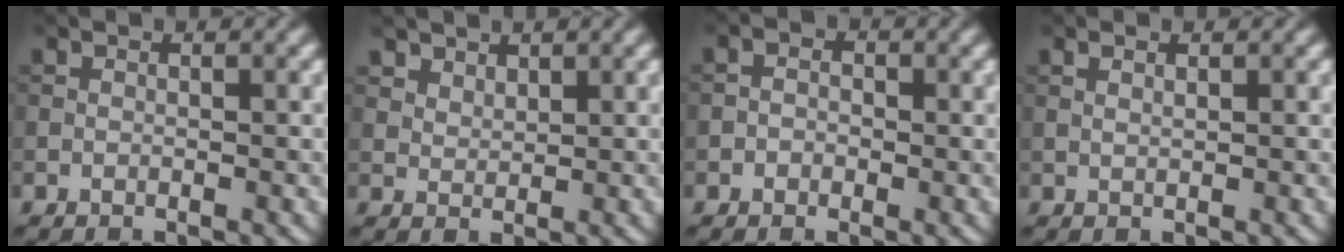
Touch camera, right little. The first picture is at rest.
{"total": 2.2, "force": [1.8, 1.2, 0.5], "torque": [-0.017, -0.015, 0.047]}
{"total": 1.2, "force": [-0.4, 1.0, 0.5], "torque": [-0.005, 0.000, -0.014]}
{"total": 0.7, "force": [0.4, 0.1, 0.5], "torque": [-0.012, 0.001, 0.009]}